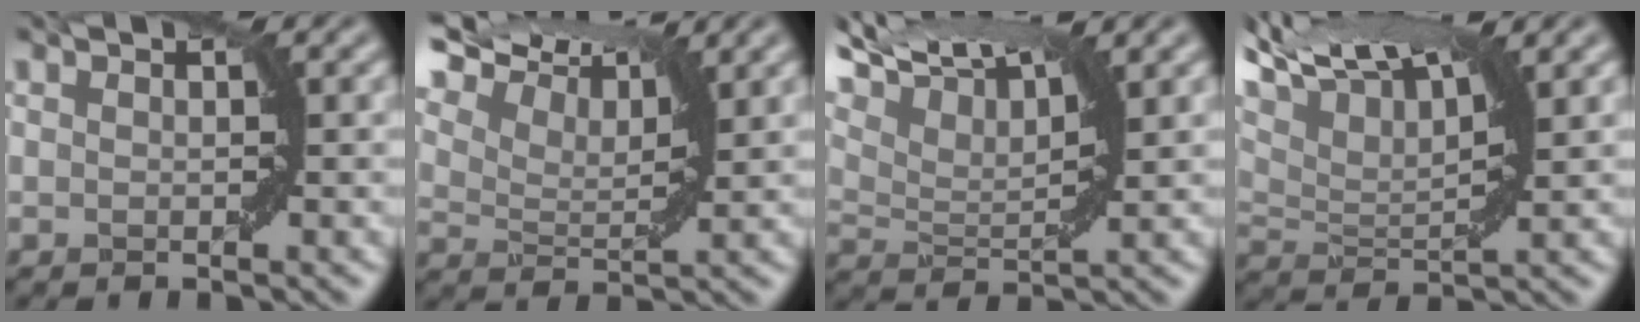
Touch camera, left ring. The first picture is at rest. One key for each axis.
{"total": 9.7, "fx": 8.2, "fy": 2.9, "fz": 4.4, "tx": -0.107, "ty": 0.033, "tz": 0.119}
{"total": 9.3, "fx": 6.6, "fy": 2.9, "fz": 5.9, "tx": -0.120, "ty": 0.037, "tz": 0.100}
{"total": 10.4, "fx": 6.1, "fy": 4.1, "fz": 7.4, "tx": -0.133, "ty": 0.047, "tz": 0.102}